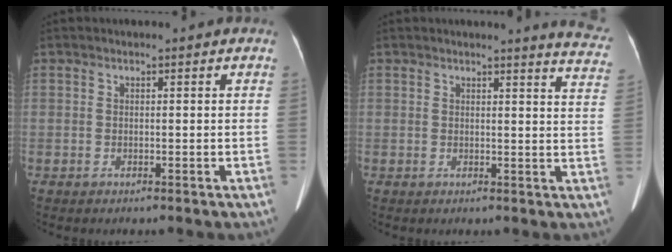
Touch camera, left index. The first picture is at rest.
{"total": 8.1, "force": [7.9, -0.2, 1.8], "torque": [-0.005, -0.067, 0.054]}